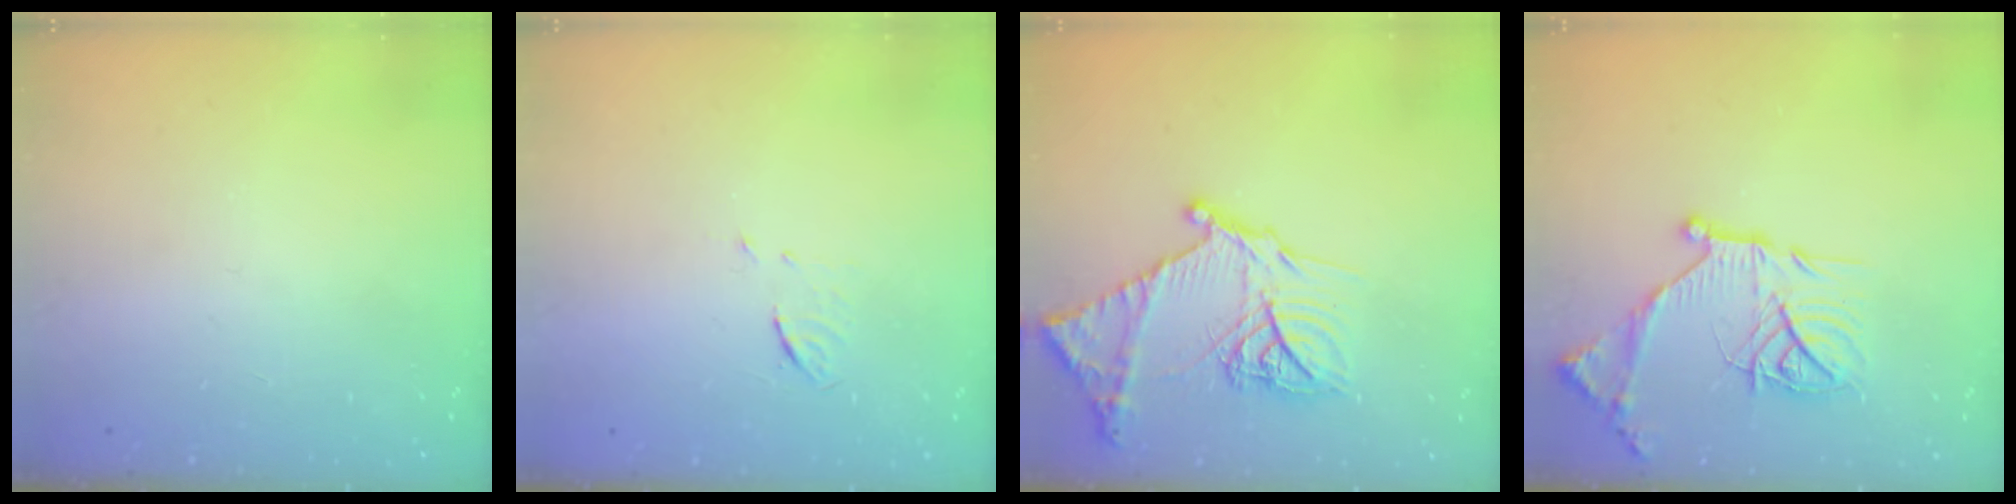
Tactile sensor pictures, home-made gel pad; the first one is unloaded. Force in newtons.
{"total": 3.9, "press": 3.6, "slide": 1.4}
{"total": 20.3, "press": 20.3, "slide": 1.7}
{"total": 18.5, "press": 18.4, "slide": 1.9}